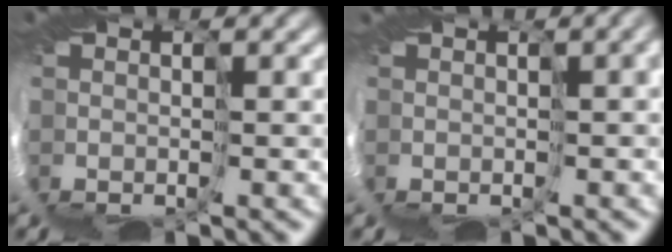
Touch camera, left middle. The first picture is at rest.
{"total": 1.0, "force": [-0.2, 0.2, 1.0], "torque": [-0.008, 0.000, 0.000]}